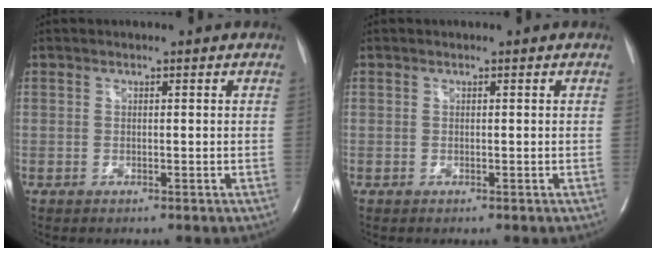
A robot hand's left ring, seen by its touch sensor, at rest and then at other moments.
{"total": 0.0}